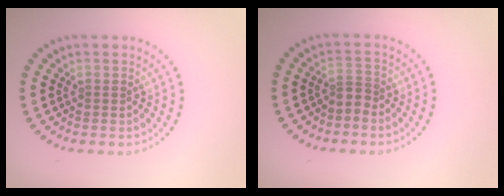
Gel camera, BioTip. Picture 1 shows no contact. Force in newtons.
{"total": 1.3, "press": 0.8, "slide": 1.0}